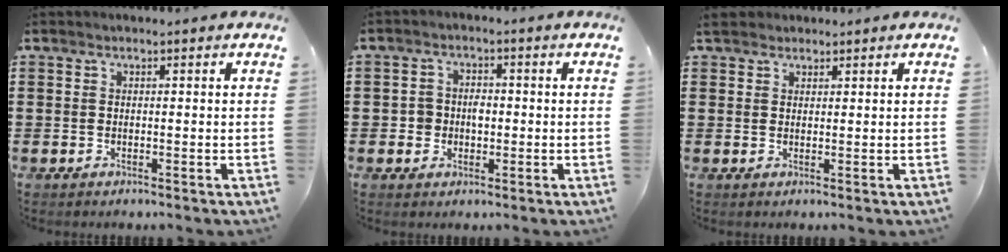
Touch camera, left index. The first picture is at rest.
{"total": 2.5, "force": [-0.5, 2.2, 1.2], "torque": [-0.030, 0.006, -0.014]}
{"total": 2.3, "force": [1.9, 1.1, 0.6], "torque": [-0.019, 0.008, 0.037]}